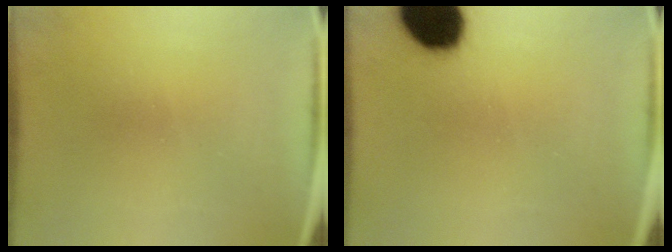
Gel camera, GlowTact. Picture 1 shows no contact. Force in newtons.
{"total": 16.2}